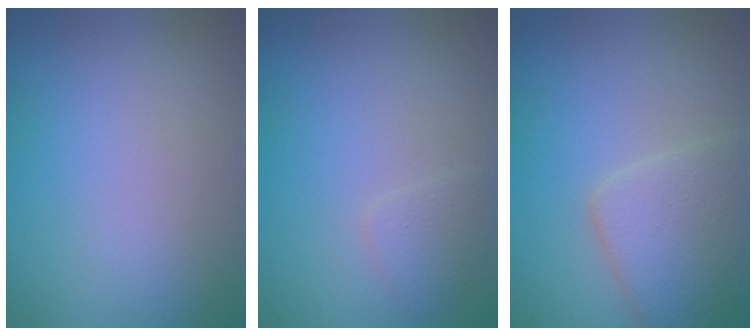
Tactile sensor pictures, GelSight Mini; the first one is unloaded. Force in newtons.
{"total": 1.3, "press": 1.3, "slide": 0.1}
{"total": 4.5, "press": 4.5, "slide": 0.2}